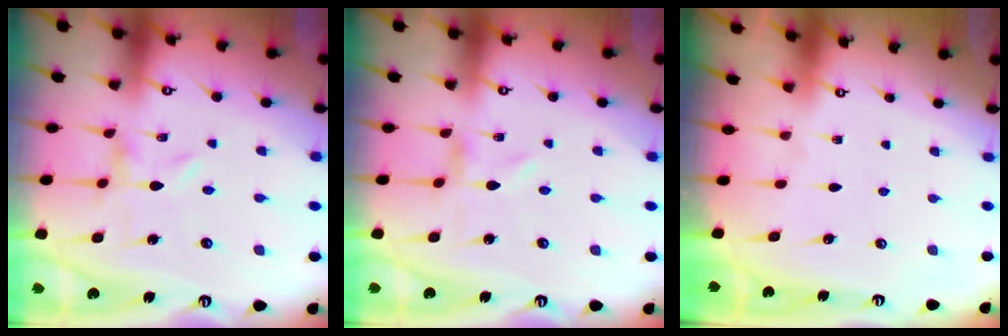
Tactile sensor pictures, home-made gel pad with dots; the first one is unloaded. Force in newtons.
{"total": 0.0}
{"total": 0.0}